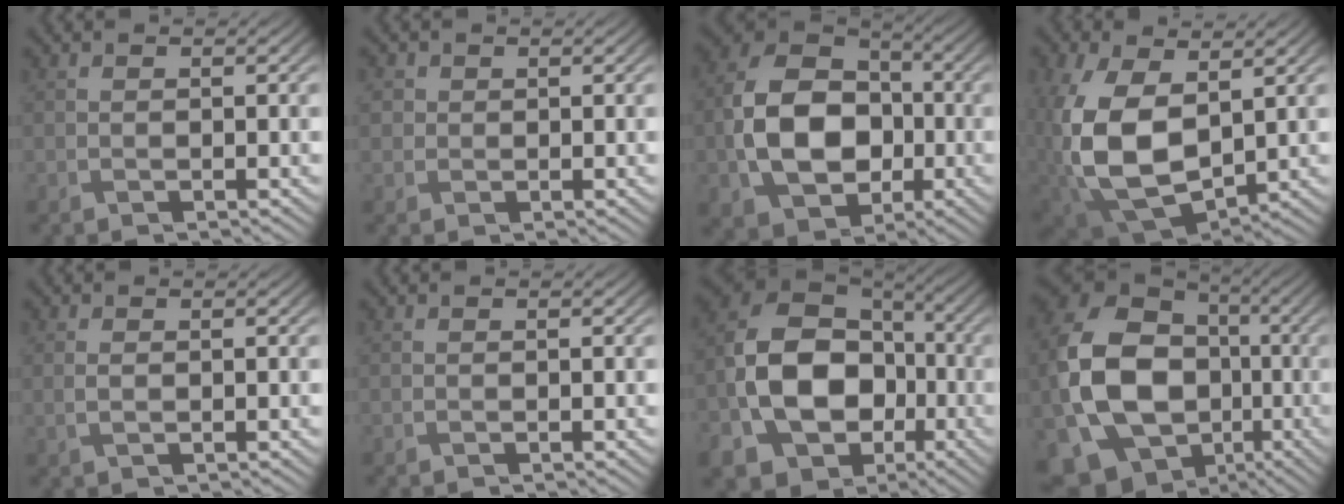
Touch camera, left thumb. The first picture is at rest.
{"total": 1.6, "force": [0.3, 1.5, 0.3], "torque": [-0.007, -0.004, 0.004]}
{"total": 13.0, "force": [-2.3, 9.7, 8.4], "torque": [-0.181, -0.011, -0.047]}
{"total": 12.6, "force": [0.7, 8.2, 9.6], "torque": [-0.242, -0.018, 0.025]}
{"total": 1.2, "force": [0.0, 0.6, 1.1], "torque": [-0.031, -0.001, 0.001]}
{"total": 0.0}
{"total": 17.1, "force": [-4.5, 12.9, 10.3], "torque": [-0.227, -0.028, -0.080]}
{"total": 18.2, "force": [-3.3, 14.4, 10.6], "torque": [-0.258, -0.034, -0.052]}